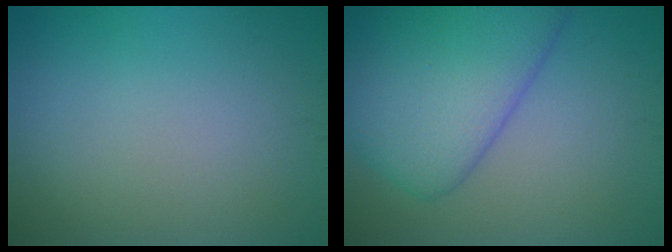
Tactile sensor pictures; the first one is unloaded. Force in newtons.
{"total": 7.8, "press": 7.8, "slide": 0.5}